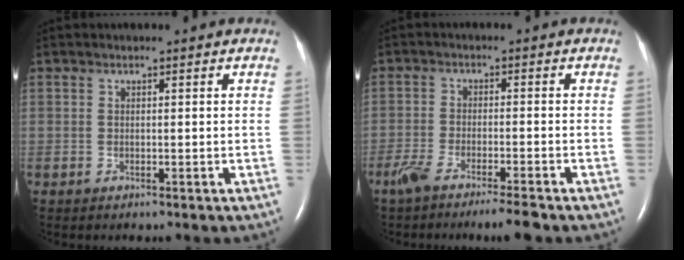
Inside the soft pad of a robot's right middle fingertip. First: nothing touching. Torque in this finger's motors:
{"motor_torque": [0.03, -0.03, 0.06, 0.03]}